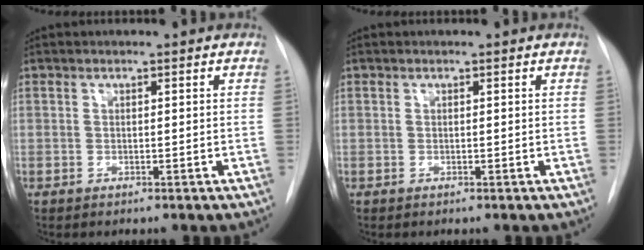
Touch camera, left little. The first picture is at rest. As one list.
[{"total": 0.0}]